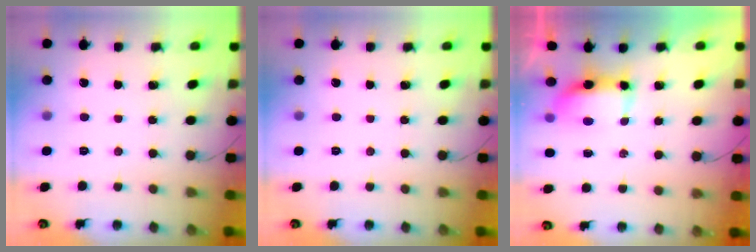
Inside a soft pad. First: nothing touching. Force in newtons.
{"total": 0.0}
{"total": 7.9, "press": 7.5, "slide": 2.5}